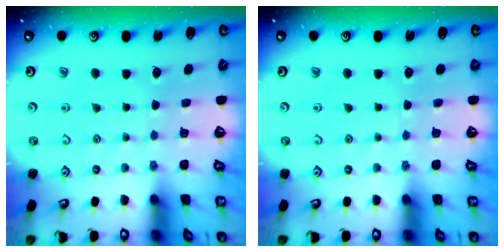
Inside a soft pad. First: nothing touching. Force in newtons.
{"total": 0.0}